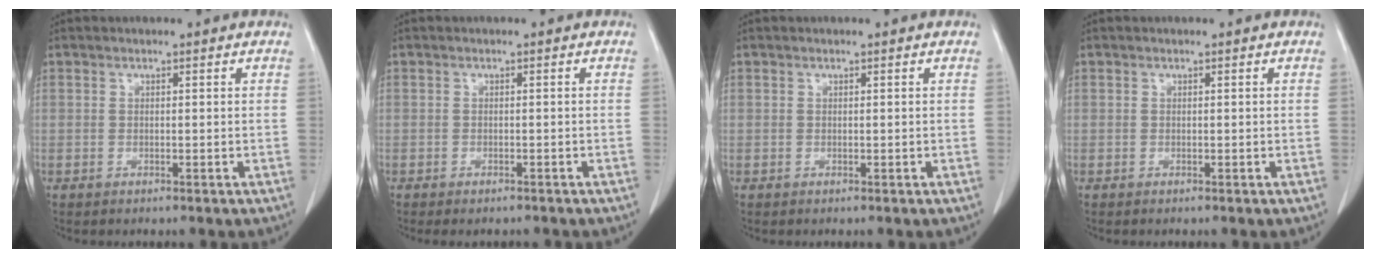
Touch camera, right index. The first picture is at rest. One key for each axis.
{"total": 1.0, "fx": -0.8, "fy": 0.1, "fz": 0.6, "tx": -0.008, "ty": -0.003, "tz": -0.009}
{"total": 0.0}
{"total": 0.0}